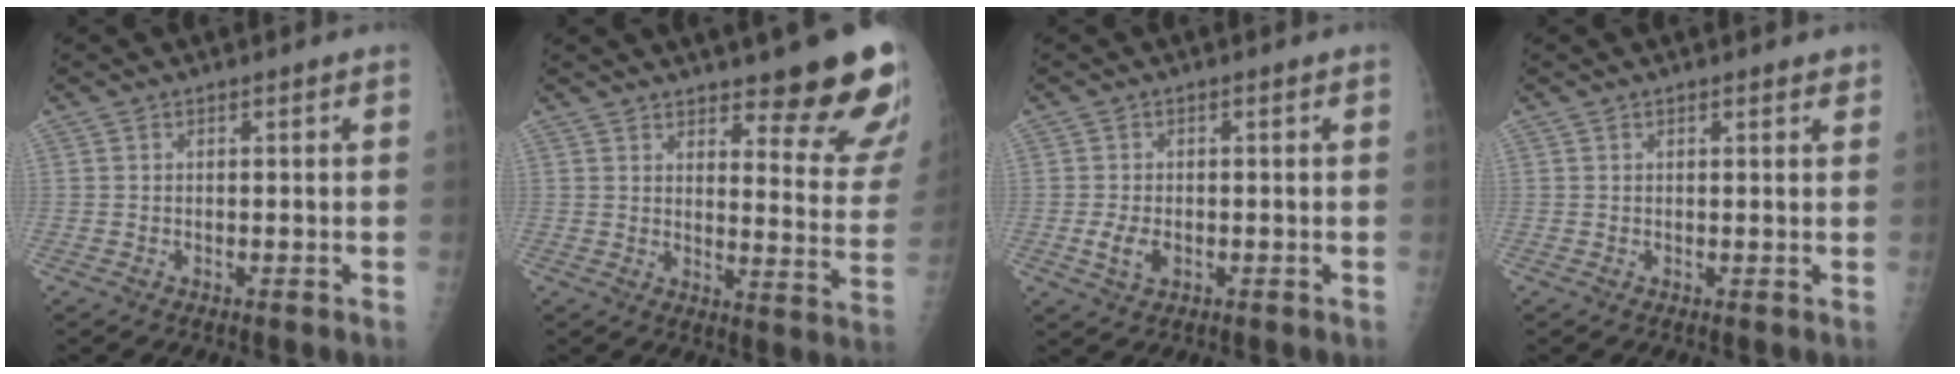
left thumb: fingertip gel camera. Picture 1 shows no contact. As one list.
[{"total": 17.7, "force": [12.4, 4.5, 11.7], "torque": [-0.108, -0.086, 0.153]}, {"total": 3.5, "force": [-0.8, 2.1, 2.7], "torque": [-0.055, -0.004, -0.012]}, {"total": 1.8, "force": [1.3, 0.6, 1.0], "torque": [-0.007, -0.003, 0.015]}]